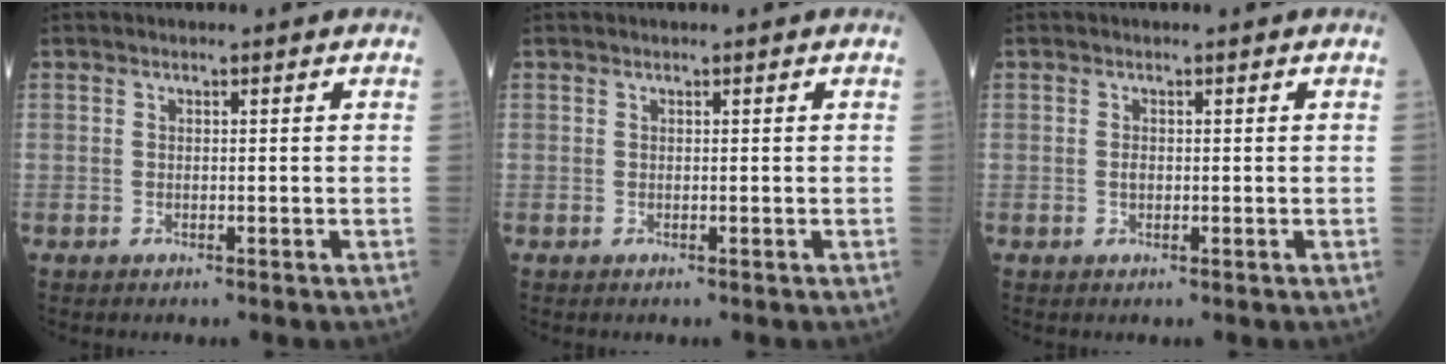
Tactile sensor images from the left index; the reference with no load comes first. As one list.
[{"total": 0.0}, {"total": 0.6, "force": [-0.1, 0.4, 0.5], "torque": [-0.011, 0.001, -0.002]}]